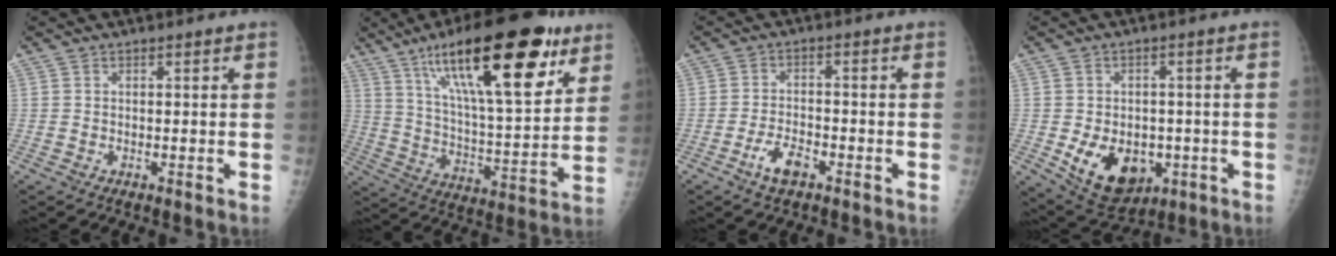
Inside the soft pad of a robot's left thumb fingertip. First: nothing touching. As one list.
[{"total": 27.1, "force": [14.8, 8.2, 21.2], "torque": [-0.317, -0.042, 0.244]}, {"total": 5.0, "force": [-3.0, 2.2, 3.3], "torque": [-0.061, 0.017, -0.052]}, {"total": 12.4, "force": [-3.2, 8.9, 8.0], "torque": [-0.099, 0.002, -0.025]}]